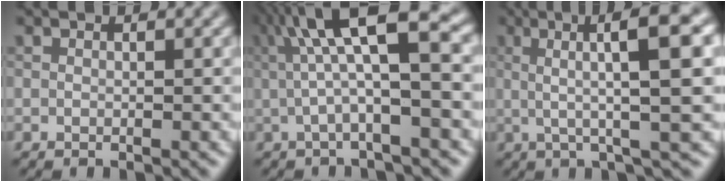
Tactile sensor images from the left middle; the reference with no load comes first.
{"total": 8.2, "force": [1.8, 1.9, 7.8], "torque": [-0.130, 0.020, 0.023]}
{"total": 9.4, "force": [1.9, 1.7, 9.0], "torque": [-0.119, 0.013, 0.029]}